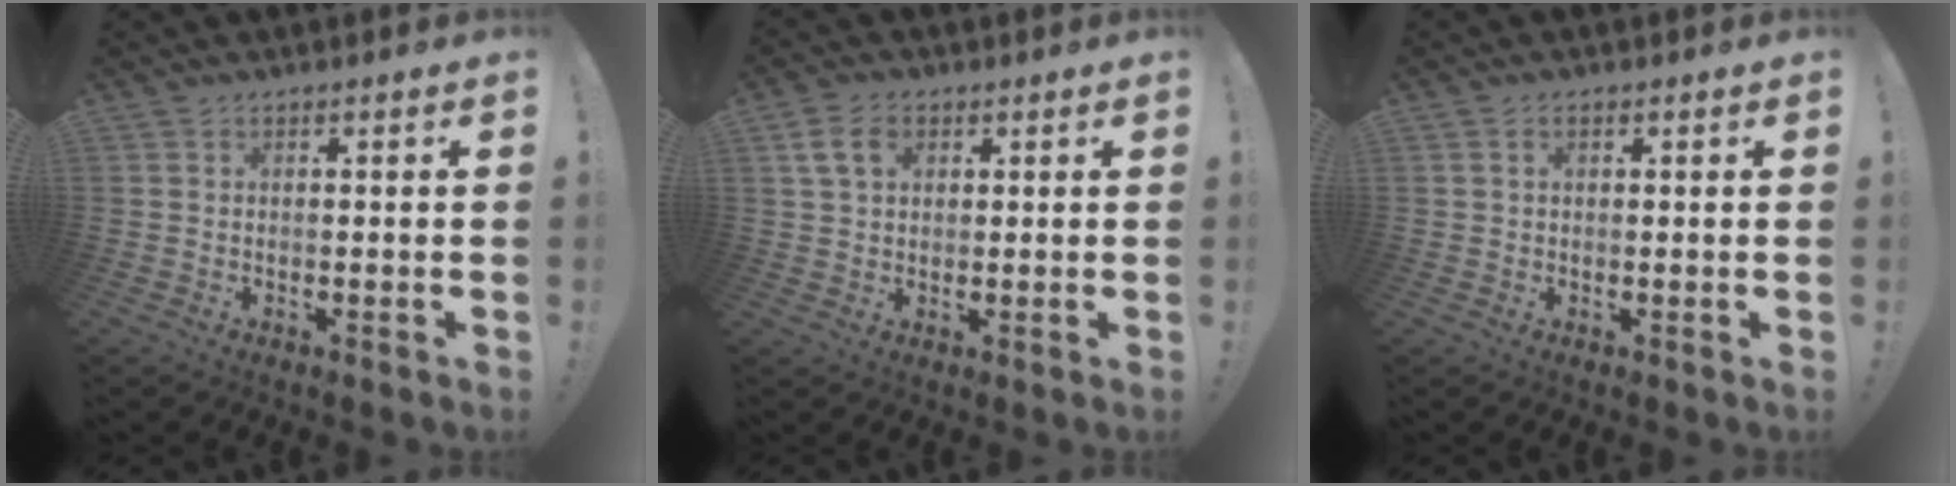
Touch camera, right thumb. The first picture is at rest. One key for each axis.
{"total": 7.2, "fx": 2.8, "fy": 4.7, "fz": 4.6, "tx": -0.073, "ty": 0.002, "tz": 0.055}
{"total": 1.3, "fx": 0.5, "fy": 0.9, "fz": 0.9, "tx": -0.013, "ty": 0.003, "tz": 0.007}